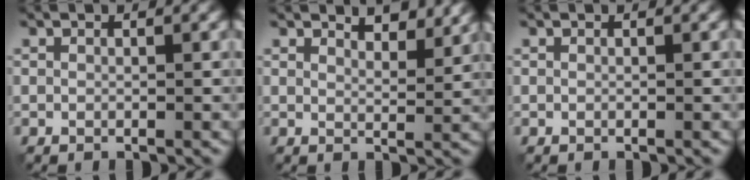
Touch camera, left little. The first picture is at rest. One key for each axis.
{"total": 3.2, "fx": 2.9, "fy": 0.7, "fz": 1.3, "tx": -0.023, "ty": -0.004, "tz": 0.037}
{"total": 0.0}